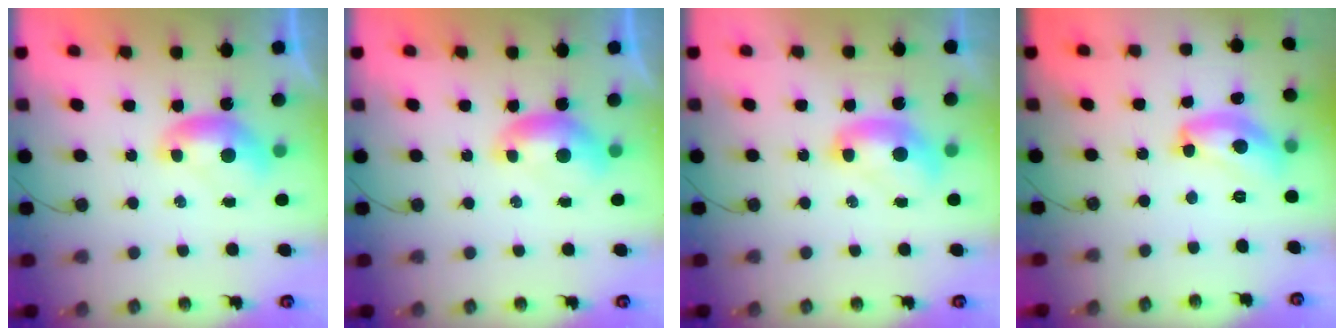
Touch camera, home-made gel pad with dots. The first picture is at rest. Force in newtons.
{"total": 0.0}
{"total": 2.0, "press": 2.0, "slide": 0.2}
{"total": 10.4, "press": 10.4, "slide": 0.7}